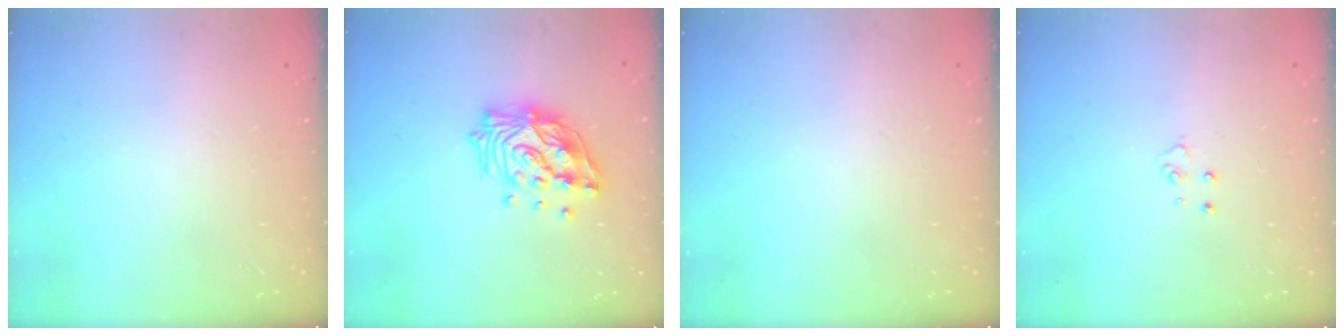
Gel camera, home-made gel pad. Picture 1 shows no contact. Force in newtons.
{"total": 16.0, "press": 15.9, "slide": 2.3}
{"total": 0.0}
{"total": 3.1, "press": 3.1, "slide": 0.3}